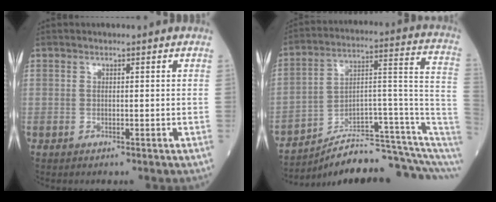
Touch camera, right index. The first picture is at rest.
{"total": 17.7, "force": [-14.1, 1.9, 10.6], "torque": [-0.114, 0.071, -0.213]}